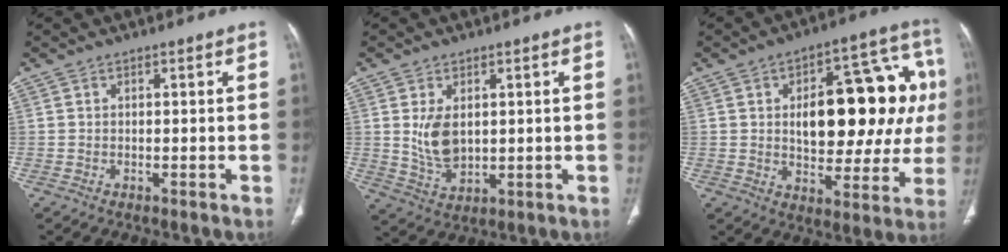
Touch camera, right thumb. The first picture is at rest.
{"total": 6.8, "force": [1.2, 4.1, 5.2], "torque": [-0.091, -0.014, 0.036]}
{"total": 24.3, "force": [3.4, 11.9, 21.0], "torque": [-0.241, 0.021, 0.049]}